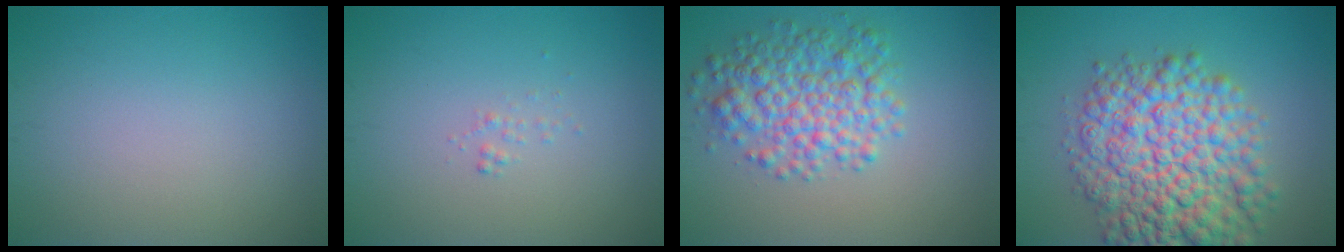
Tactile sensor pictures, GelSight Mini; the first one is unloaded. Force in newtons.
{"total": 0.5, "press": 0.5, "slide": 0.0}
{"total": 5.7, "press": 5.7, "slide": 0.1}
{"total": 10.8, "press": 10.8, "slide": 0.3}